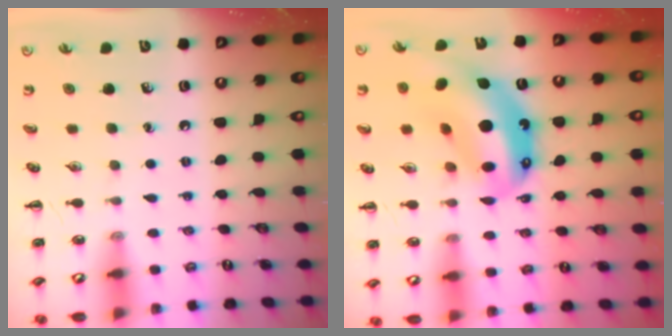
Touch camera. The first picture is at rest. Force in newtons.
{"total": 15.6, "press": 15.0, "slide": 4.4}